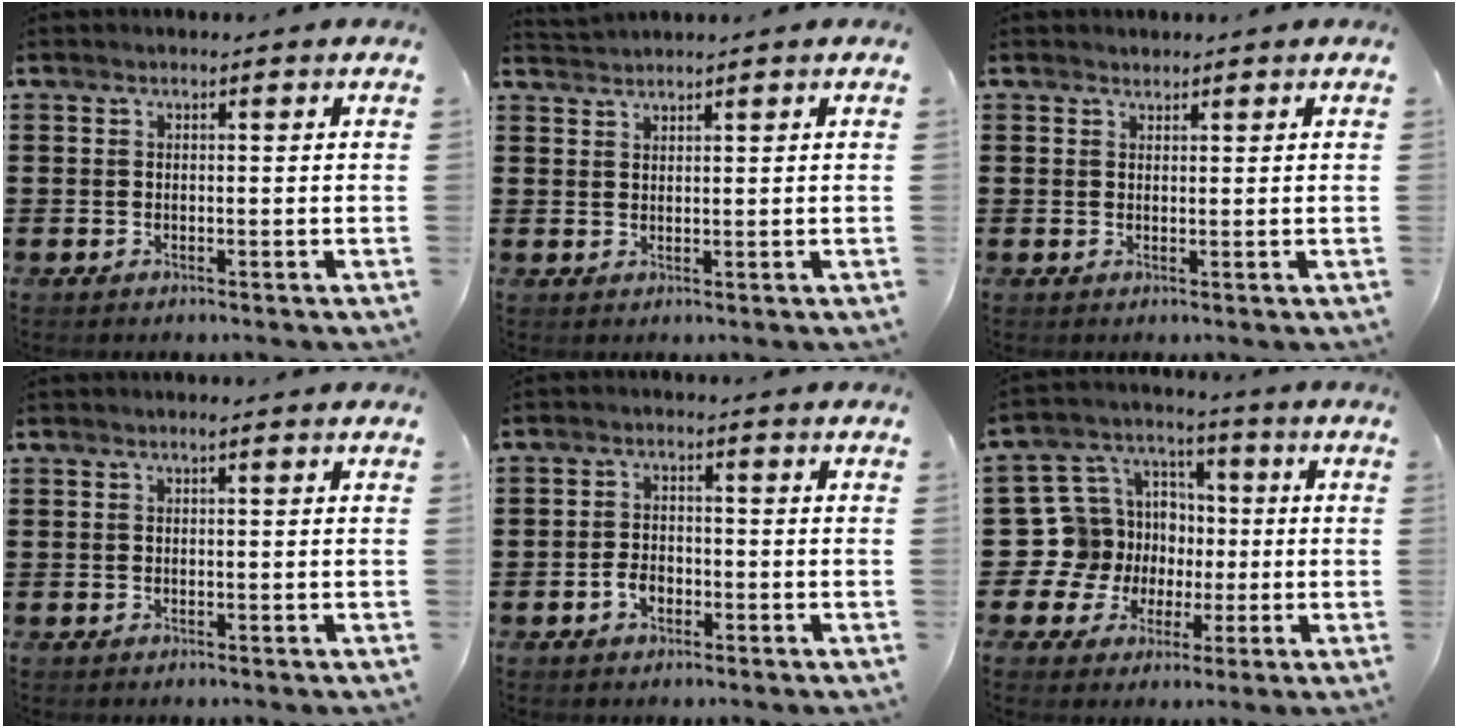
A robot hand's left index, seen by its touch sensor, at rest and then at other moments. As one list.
[{"total": 1.3, "force": [1.3, -0.2, -0.3], "torque": [0.001, 0.002, 0.026]}, {"total": 0.9, "force": [0.9, 0.2, 0.0], "torque": [-0.002, -0.002, 0.019]}, {"total": 0.6, "force": [0.1, 0.0, 0.6], "torque": [-0.011, -0.003, 0.002]}, {"total": 2.8, "force": [-1.2, 1.9, 1.7], "torque": [-0.041, 0.000, -0.026]}, {"total": 12.2, "force": [-1.0, 11.9, 2.7], "torque": [-0.129, 0.004, -0.008]}]